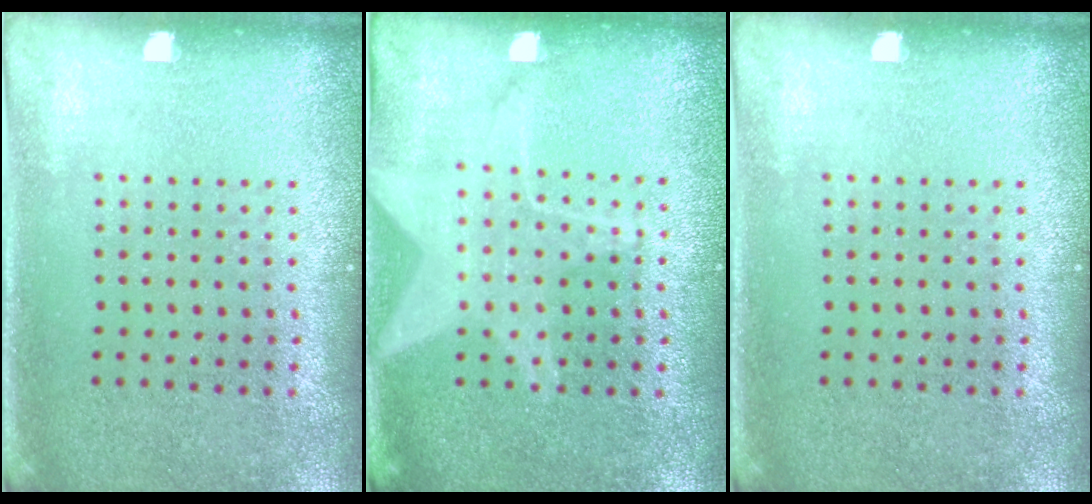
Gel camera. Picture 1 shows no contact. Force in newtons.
{"total": 1.5, "press": 1.5, "slide": 0.4}
{"total": 0.0}